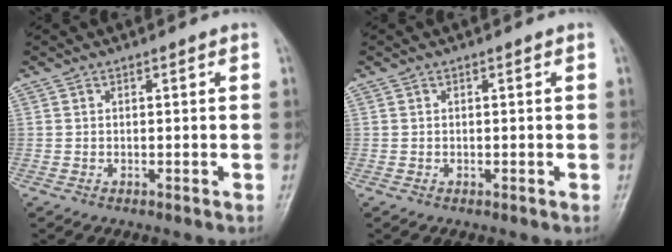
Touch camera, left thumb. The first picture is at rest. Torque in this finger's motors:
{"motor_torque": [-0.19, -0.07, 0.11, 0.02, 0.00]}